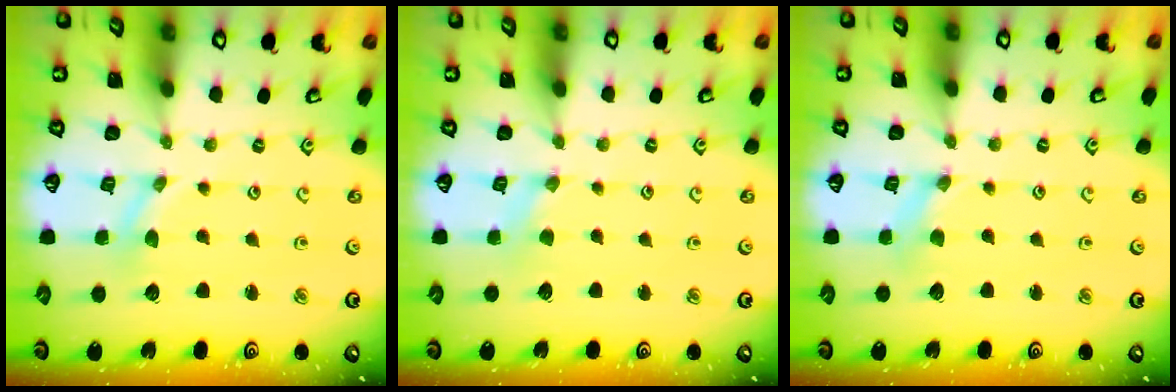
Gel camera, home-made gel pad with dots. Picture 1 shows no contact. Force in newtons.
{"total": 0.9, "press": 0.9, "slide": 0.2}
{"total": 0.0}